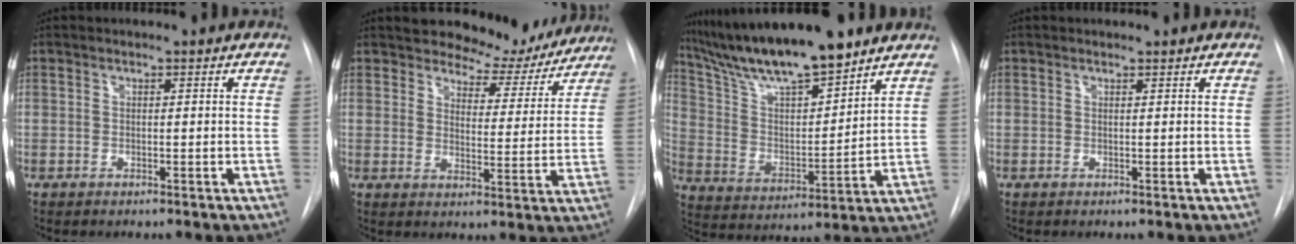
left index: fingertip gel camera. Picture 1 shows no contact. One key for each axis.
{"total": 9.7, "fx": 8.9, "fy": 3.6, "fz": 1.3, "tx": 0.000, "ty": -0.023, "tz": 0.101}
{"total": 16.0, "fx": 13.2, "fy": 1.8, "fz": 8.8, "tx": -0.157, "ty": -0.001, "tz": 0.242}
{"total": 0.0}